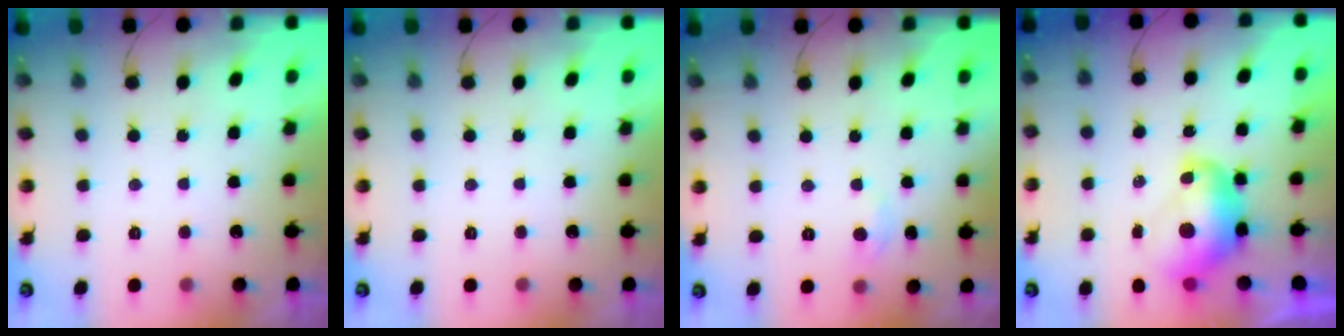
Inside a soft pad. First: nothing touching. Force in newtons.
{"total": 0.0}
{"total": 2.3, "press": 2.3, "slide": 0.3}
{"total": 8.7, "press": 8.6, "slide": 0.9}